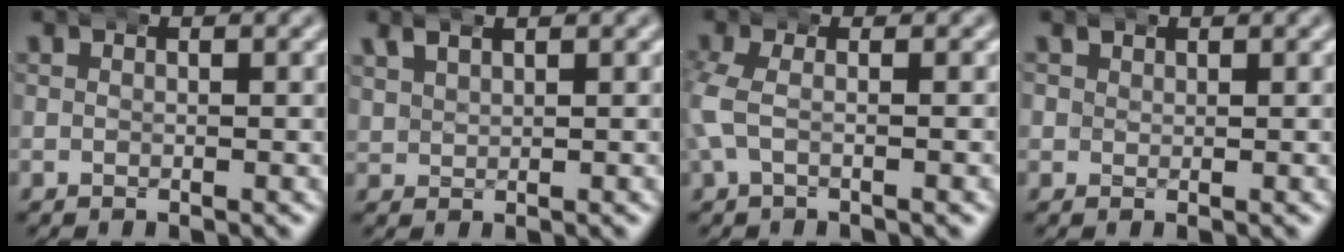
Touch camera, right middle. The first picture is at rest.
{"total": 1.6, "force": [1.2, 1.0, 0.5], "torque": [-0.014, 0.002, 0.028]}
{"total": 3.2, "force": [-0.1, 2.1, 2.5], "torque": [-0.062, 0.014, -0.009]}
{"total": 0.9, "force": [0.6, 0.6, -0.1], "torque": [0.001, -0.002, 0.014]}